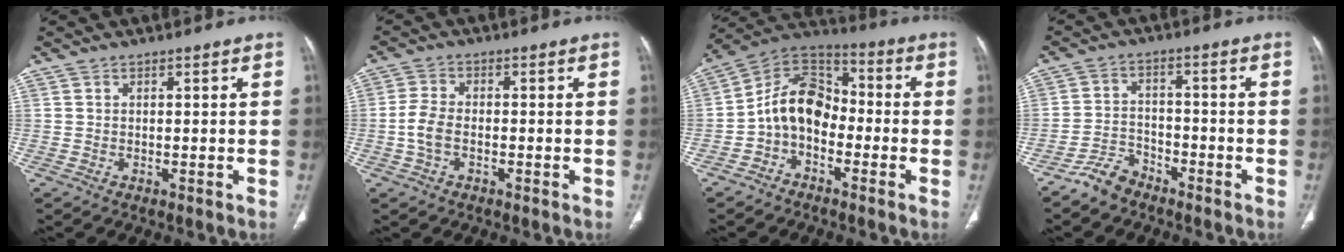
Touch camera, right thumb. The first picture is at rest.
{"total": 4.7, "force": [-1.1, 2.9, 3.6], "torque": [-0.080, 0.015, -0.023]}
{"total": 11.9, "force": [-2.6, 8.6, 7.8], "torque": [-0.111, 0.060, -0.064]}
{"total": 5.0, "force": [-4.3, 2.4, 1.1], "torque": [-0.016, 0.026, -0.085]}